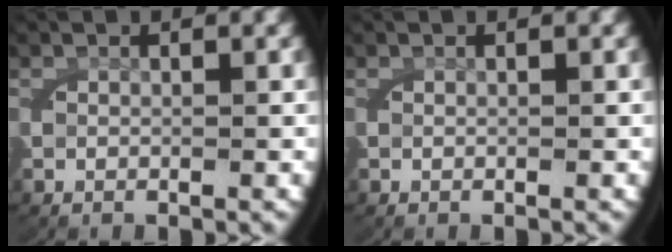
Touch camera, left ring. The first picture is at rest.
{"total": 0.0}